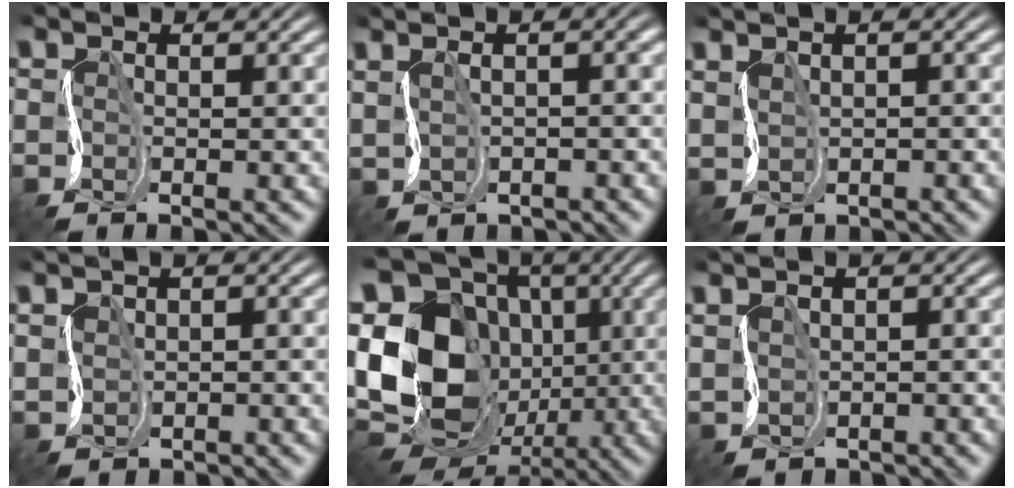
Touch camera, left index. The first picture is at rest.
{"total": 1.2, "force": [0.2, 0.2, 1.2], "torque": [-0.022, -0.008, 0.017]}
{"total": 1.1, "force": [0.1, -0.9, -0.8], "torque": [0.003, -0.011, 0.012]}
{"total": 0.7, "force": [-0.1, -0.1, -0.7], "torque": [0.008, -0.010, 0.007]}
{"total": 19.9, "force": [-2.2, 17.1, 9.9], "torque": [-0.209, 0.019, -0.069]}
{"total": 0.6, "force": [-0.1, -0.4, -0.4], "torque": [-0.001, -0.010, 0.007]}